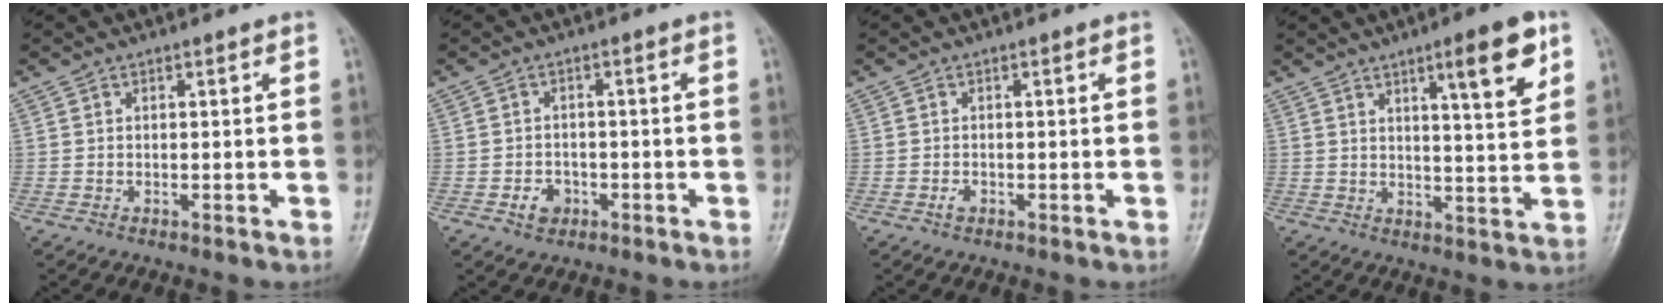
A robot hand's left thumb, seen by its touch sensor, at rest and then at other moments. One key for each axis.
{"total": 3.4, "fx": -1.5, "fy": 2.7, "fz": 1.5, "tx": -0.014, "ty": 0.012, "tz": -0.023}
{"total": 1.3, "fx": -0.4, "fy": 0.7, "fz": 1.0, "tx": -0.017, "ty": 0.007, "tz": -0.006}
{"total": 10.2, "fx": 5.2, "fy": 1.9, "fz": 8.6, "tx": -0.112, "ty": -0.029, "tz": 0.075}